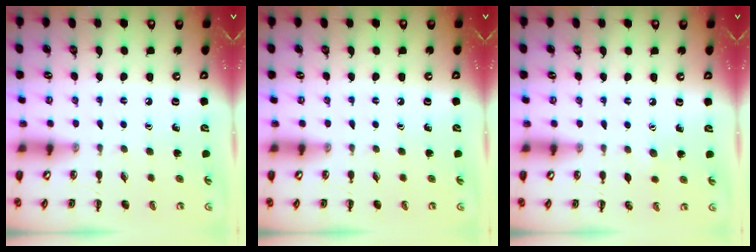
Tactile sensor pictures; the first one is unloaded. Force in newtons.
{"total": 0.0}
{"total": 3.5, "press": 3.5, "slide": 0.7}